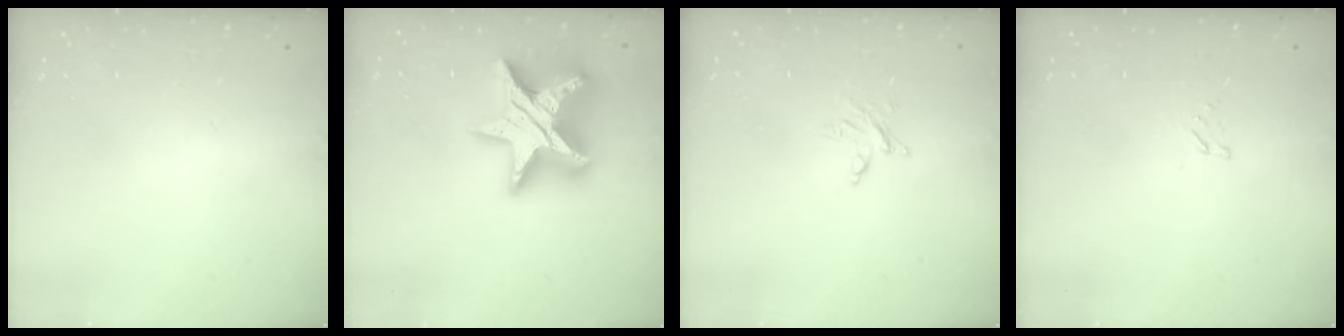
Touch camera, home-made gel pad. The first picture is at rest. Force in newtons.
{"total": 24.8, "press": 24.8, "slide": 1.7}
{"total": 2.4, "press": 2.4, "slide": 0.3}
{"total": 1.3, "press": 1.2, "slide": 0.1}